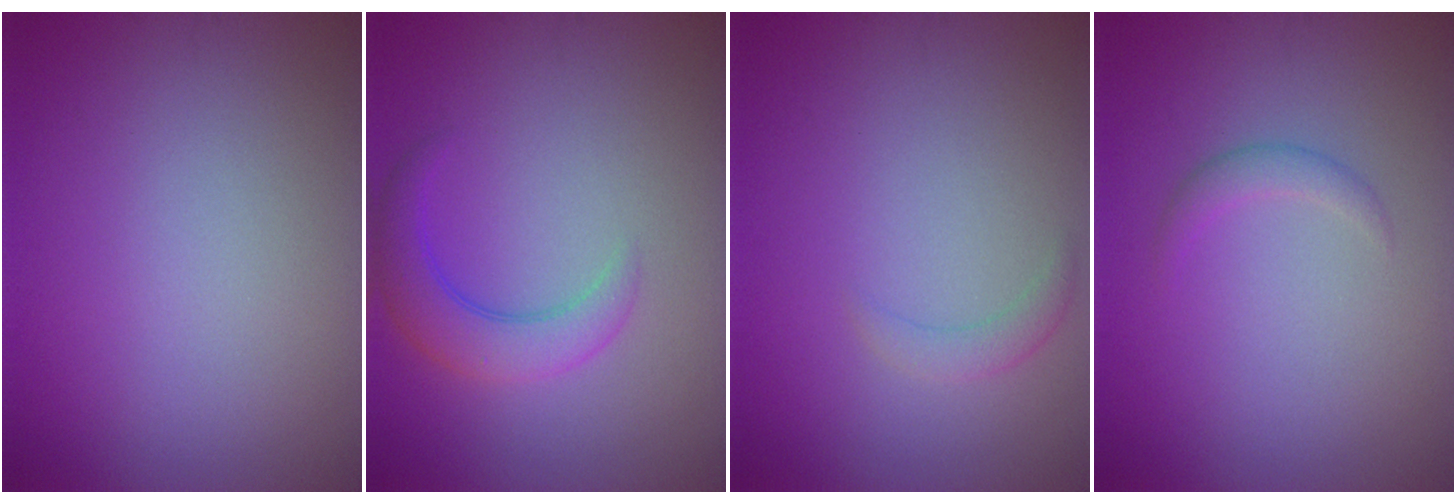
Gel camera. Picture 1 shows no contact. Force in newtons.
{"total": 3.7, "press": 3.7, "slide": 0.2}
{"total": 1.3, "press": 1.3, "slide": 0.1}
{"total": 1.3, "press": 1.3, "slide": 0.0}